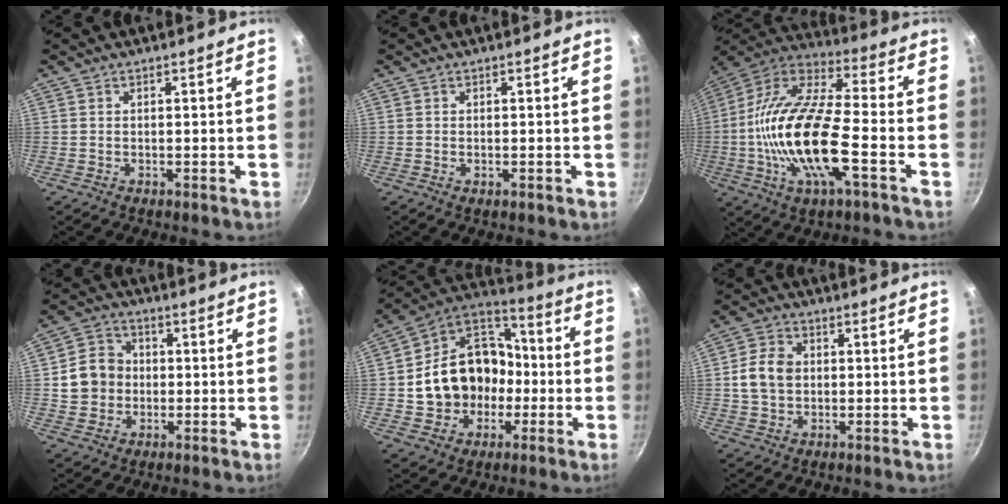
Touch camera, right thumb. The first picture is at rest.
{"total": 0.7, "force": [-0.2, 0.3, 0.6], "torque": [-0.011, 0.001, -0.003]}
{"total": 21.8, "force": [-4.8, 7.7, 19.8], "torque": [-0.385, 0.033, -0.109]}
{"total": 8.8, "force": [-0.1, 7.9, 3.8], "torque": [-0.034, 0.019, -0.011]}
{"total": 19.0, "force": [-2.6, 15.8, 10.2], "torque": [-0.144, 0.055, -0.038]}
{"total": 7.3, "force": [0.4, 5.8, 4.5], "torque": [-0.070, 0.010, -0.001]}